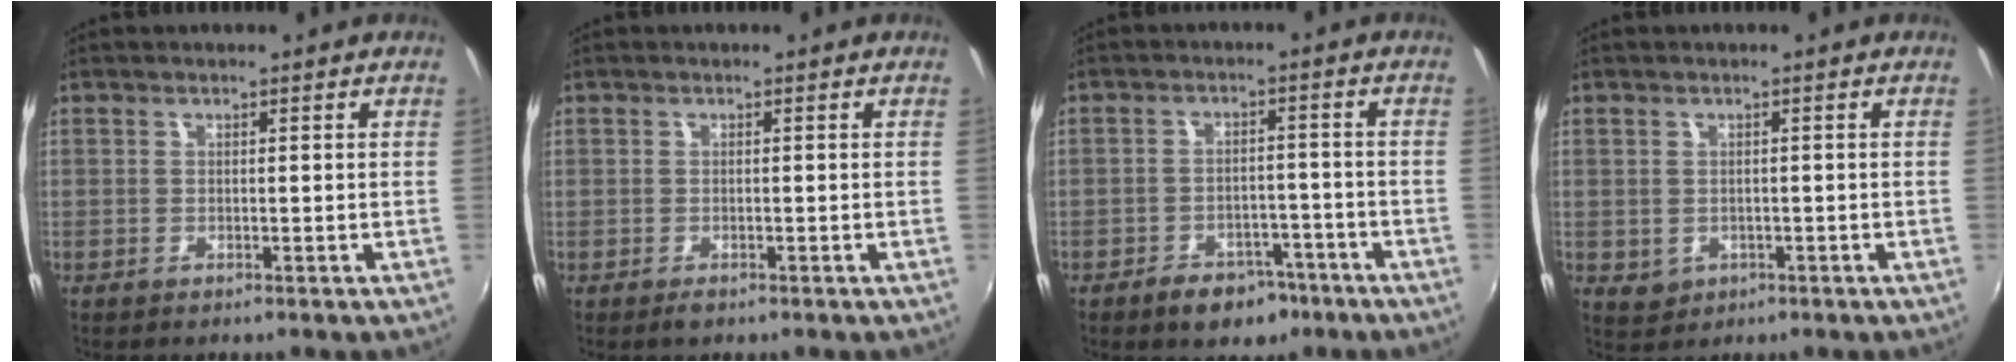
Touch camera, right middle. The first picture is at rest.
{"total": 1.1, "force": [-0.8, 0.7, 0.4], "torque": [-0.008, -0.002, -0.014]}
{"total": 7.7, "force": [-5.3, 4.6, 3.2], "torque": [-0.076, 0.013, -0.065]}
{"total": 2.6, "force": [-0.4, 2.3, 1.1], "torque": [-0.021, 0.000, 0.001]}